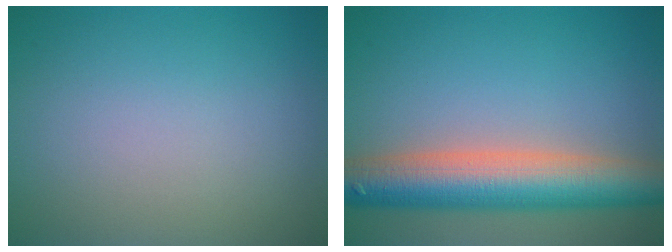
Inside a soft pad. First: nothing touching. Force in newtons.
{"total": 8.9, "press": 8.9, "slide": 0.5}